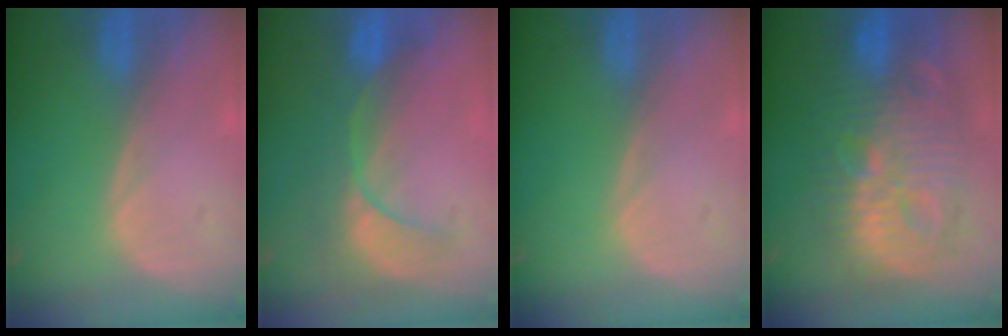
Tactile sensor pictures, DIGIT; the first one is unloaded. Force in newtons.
{"total": 7.9, "press": 7.5, "slide": 2.2}
{"total": 0.0}
{"total": 13.8, "press": 13.7, "slide": 1.3}